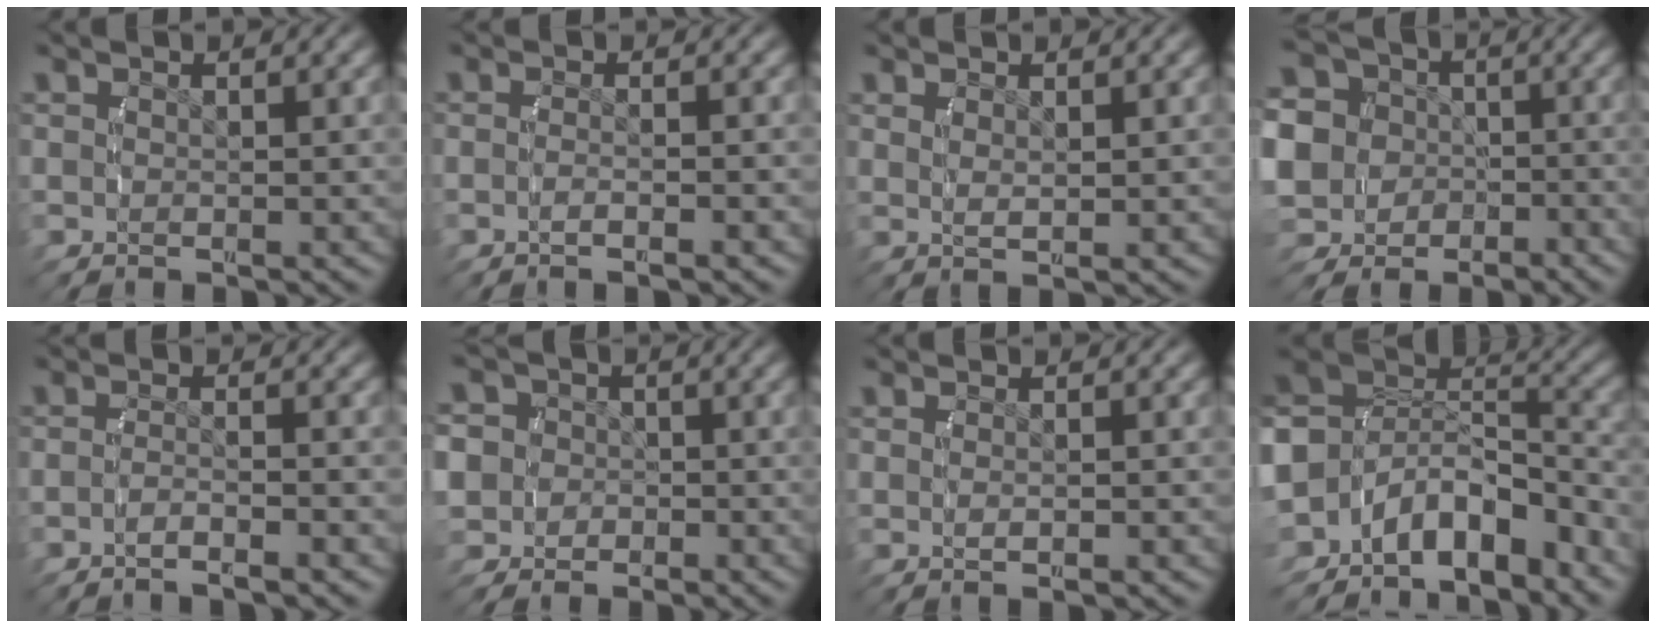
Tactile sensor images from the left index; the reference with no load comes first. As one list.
[{"total": 1.8, "force": [-1.3, -0.4, 1.2], "torque": [-0.027, -0.001, -0.021]}, {"total": 1.4, "force": [0.7, -0.4, 1.1], "torque": [-0.022, -0.008, 0.022]}, {"total": 14.2, "force": [-1.7, 13.2, 5.0], "torque": [-0.136, -0.053, -0.035]}, {"total": 2.5, "force": [-2.0, -0.2, 1.4], "torque": [-0.029, -0.004, -0.034]}, {"total": 8.2, "force": [-0.9, 7.6, 3.0], "torque": [-0.078, -0.025, -0.023]}, {"total": 1.1, "force": [-0.3, -0.3, 1.0], "torque": [-0.021, -0.003, -0.002]}, {"total": 11.4, "force": [-3.1, 8.6, 6.8], "torque": [-0.144, -0.023, -0.050]}]